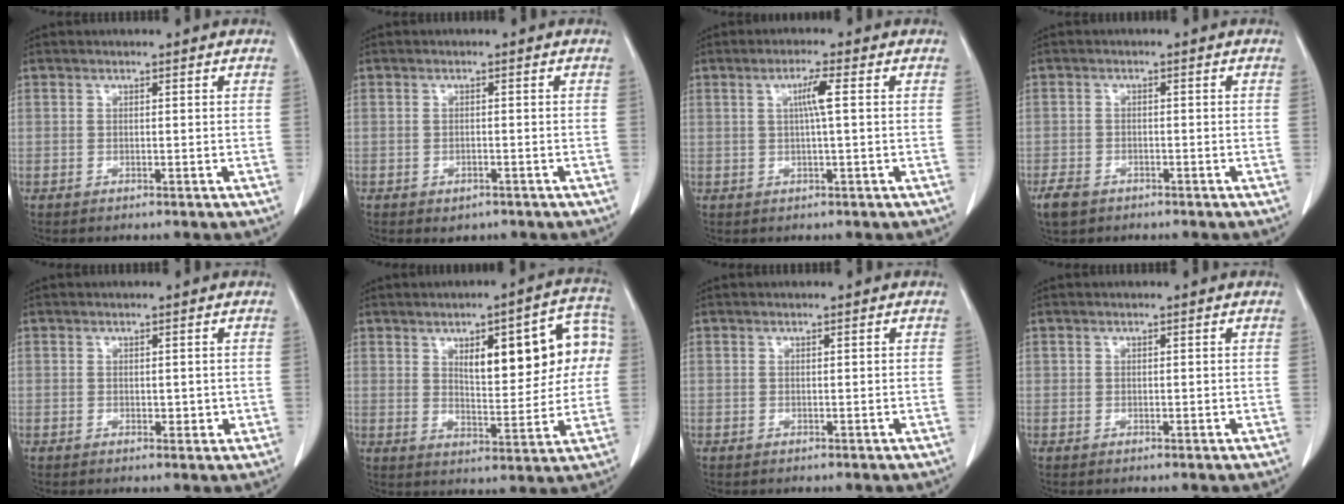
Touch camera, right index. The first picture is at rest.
{"total": 1.7, "force": [-1.0, 1.0, 0.8], "torque": [-0.011, 0.000, -0.005]}
{"total": 3.4, "force": [0.6, -0.4, 3.3], "torque": [-0.061, 0.002, 0.011]}
{"total": 3.3, "force": [-2.3, 1.9, 1.4], "torque": [-0.034, -0.001, -0.035]}
{"total": 1.7, "force": [0.2, 1.2, 1.1], "torque": [-0.012, -0.002, 0.005]}
{"total": 14.8, "force": [3.8, 4.6, 13.6], "torque": [-0.175, 0.032, 0.056]}
{"total": 0.0}
{"total": 0.6, "force": [0.3, 0.5, 0.1], "torque": [0.007, 0.000, 0.003]}